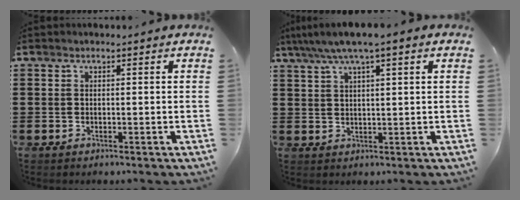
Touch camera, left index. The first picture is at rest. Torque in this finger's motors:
{"motor_torque": [1.18, -0.96, 0.34, 0.21]}